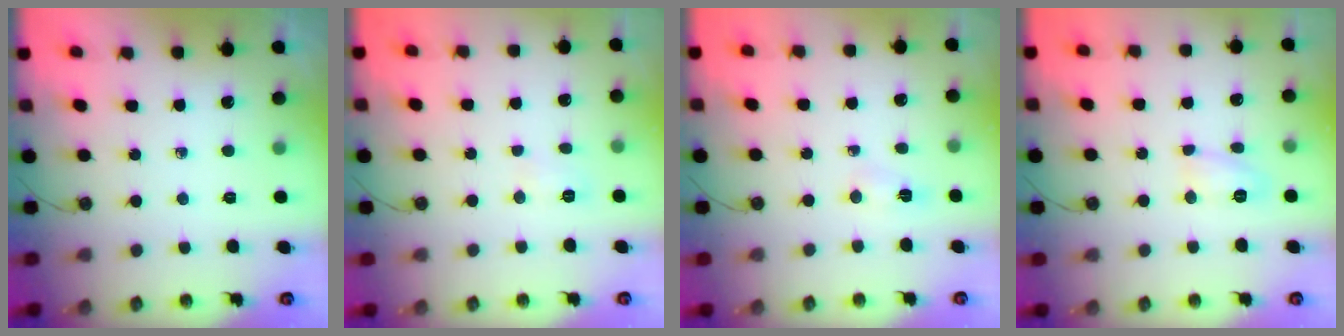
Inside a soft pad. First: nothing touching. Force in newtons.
{"total": 3.5, "press": 3.4, "slide": 1.0}
{"total": 2.9, "press": 2.9, "slide": 0.4}
{"total": 6.2, "press": 6.2, "slide": 0.4}